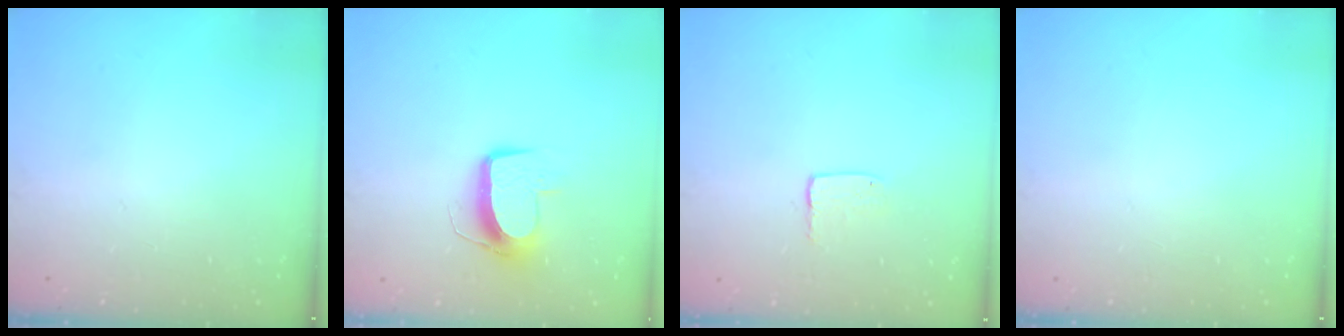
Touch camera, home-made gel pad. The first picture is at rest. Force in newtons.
{"total": 10.2, "press": 10.1, "slide": 0.5}
{"total": 3.4, "press": 3.4, "slide": 0.2}
{"total": 0.0}